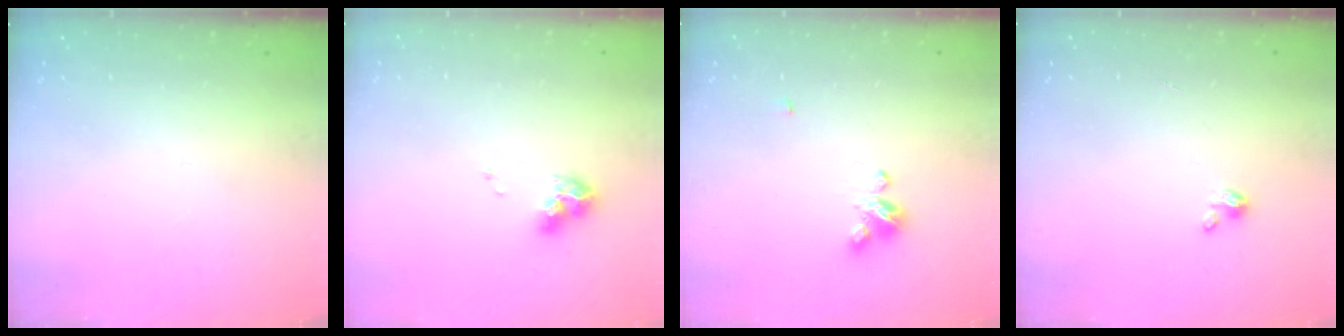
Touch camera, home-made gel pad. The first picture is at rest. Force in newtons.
{"total": 9.1, "press": 9.1, "slide": 1.1}
{"total": 5.1, "press": 5.0, "slide": 0.5}
{"total": 2.0, "press": 1.9, "slide": 0.3}